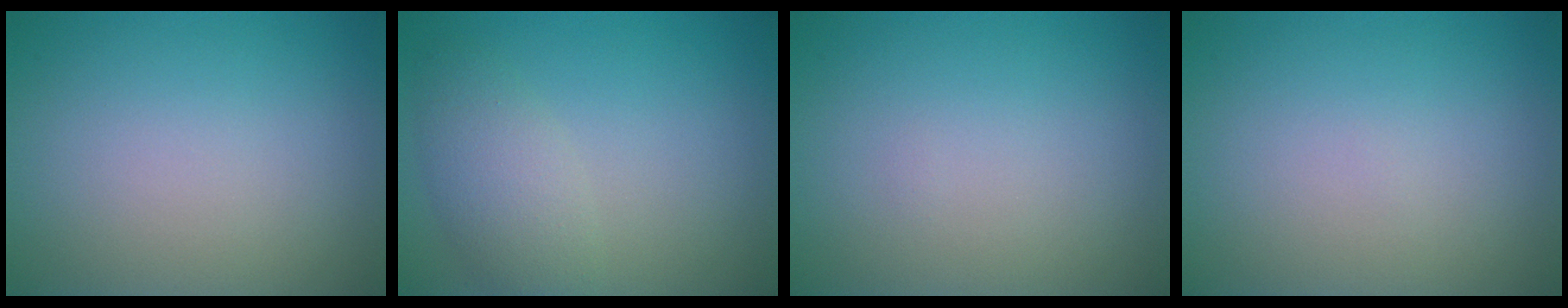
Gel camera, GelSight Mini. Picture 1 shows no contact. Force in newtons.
{"total": 3.1, "press": 3.1, "slide": 0.1}
{"total": 0.0}
{"total": 0.0}